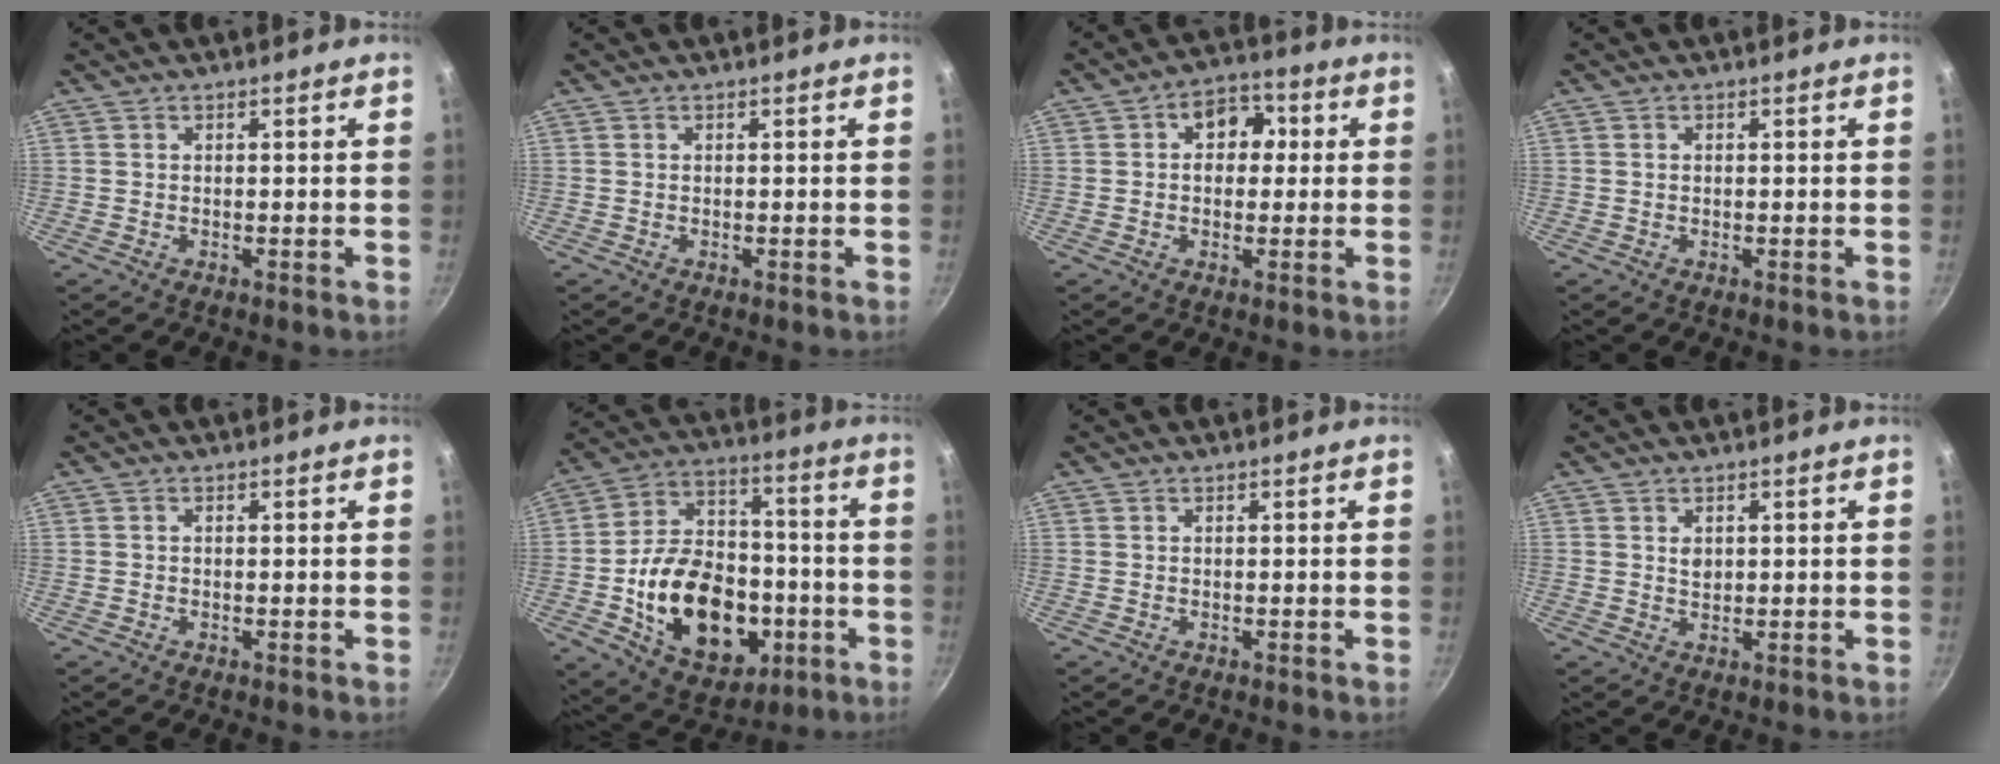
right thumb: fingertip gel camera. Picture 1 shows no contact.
{"total": 0.0}
{"total": 8.0, "force": [1.3, 6.0, 5.0], "torque": [-0.026, 0.012, 0.008]}
{"total": 0.5, "force": [0.1, 0.4, 0.3], "torque": [-0.004, 0.002, 0.003]}
{"total": 0.0}
{"total": 24.1, "force": [-5.6, 16.4, 16.7], "torque": [-0.243, 0.045, -0.076]}
{"total": 0.0}
{"total": 1.9, "force": [0.6, 1.4, 1.2], "torque": [-0.015, -0.004, 0.012]}